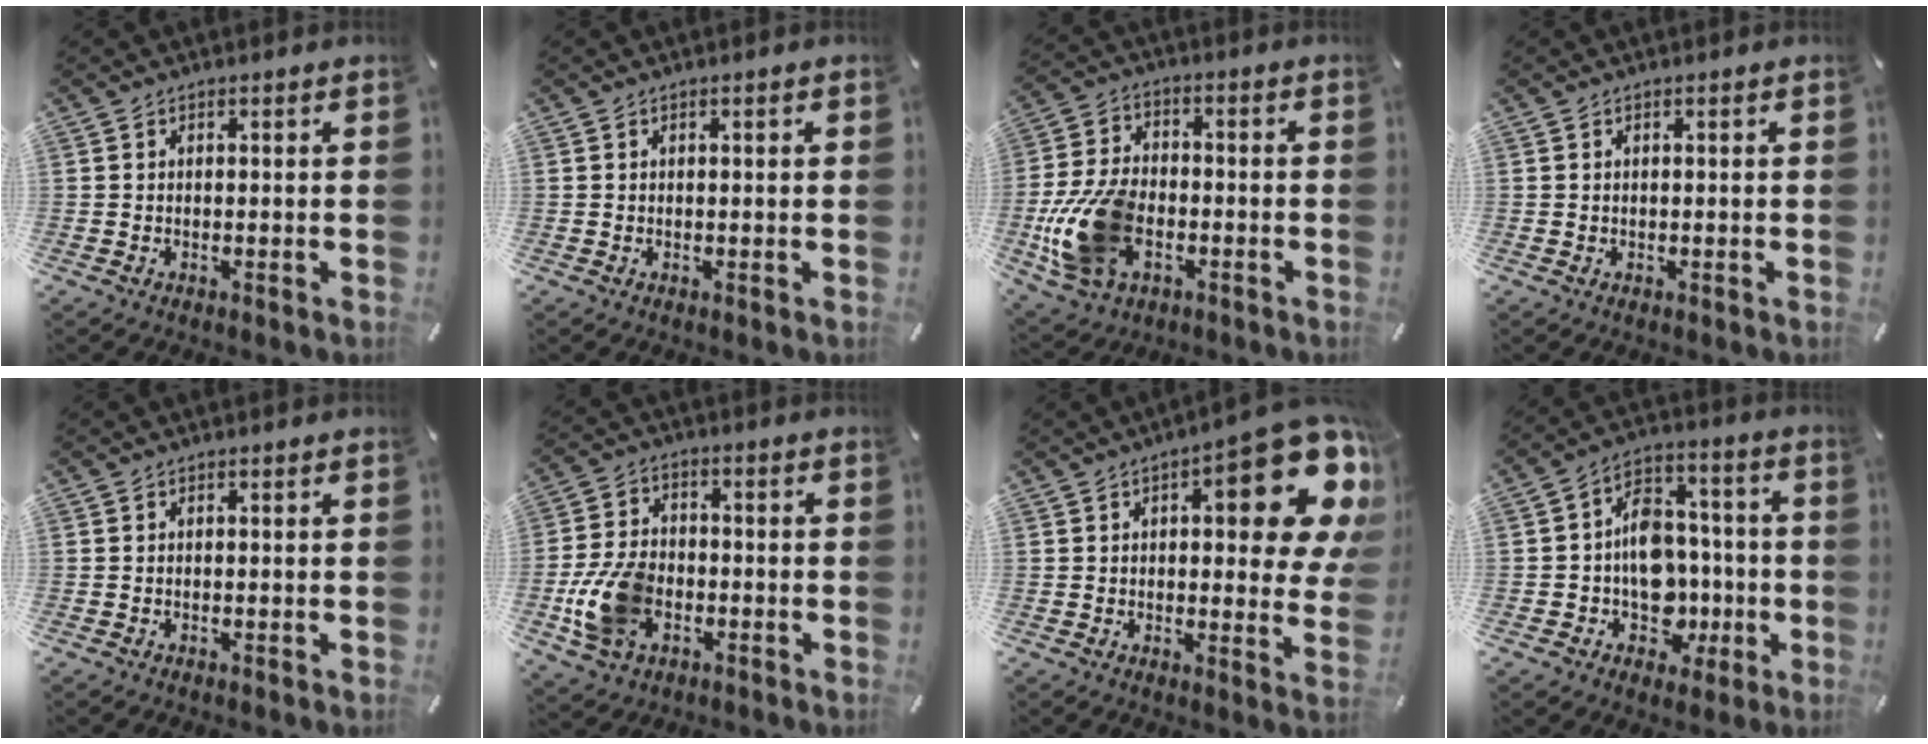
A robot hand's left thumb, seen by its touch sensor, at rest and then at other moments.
{"total": 0.6, "force": [0.1, 0.1, 0.5], "torque": [-0.010, 0.000, 0.002]}
{"total": 16.1, "force": [-4.5, 10.8, 11.1], "torque": [-0.242, 0.015, -0.076]}
{"total": 0.0}
{"total": 0.0}
{"total": 12.4, "force": [-3.6, 8.7, 8.1], "torque": [-0.177, 0.014, -0.061]}
{"total": 20.5, "force": [8.5, 7.4, 17.1], "torque": [-0.207, -0.059, 0.129]}
{"total": 13.9, "force": [-2.4, 11.7, 7.0], "torque": [-0.107, 0.020, -0.026]}